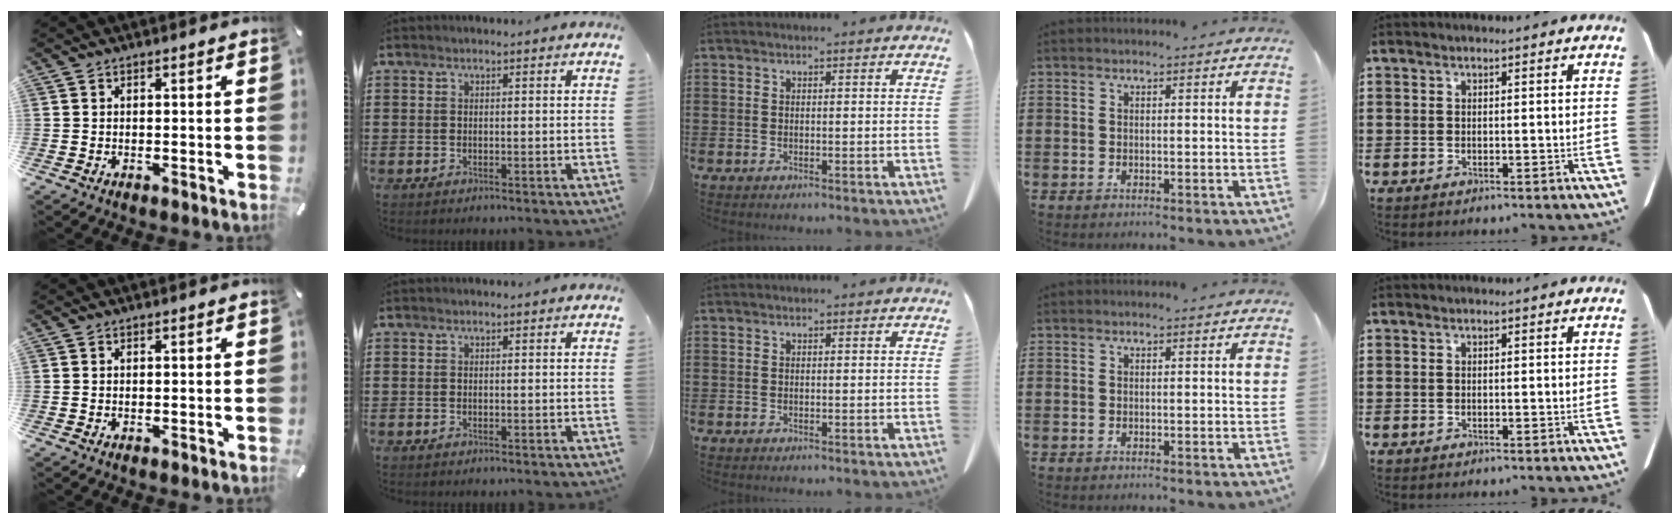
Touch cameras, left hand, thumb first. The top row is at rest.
{}